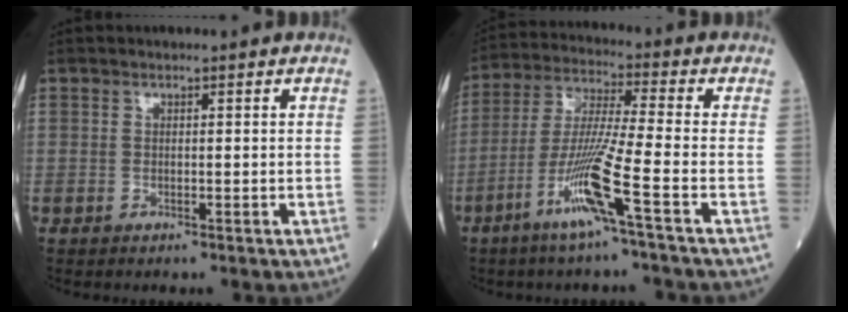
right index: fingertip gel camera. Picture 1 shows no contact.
{"total": 10.9, "force": [-5.2, -1.6, 9.4], "torque": [-0.189, -0.012, -0.105]}